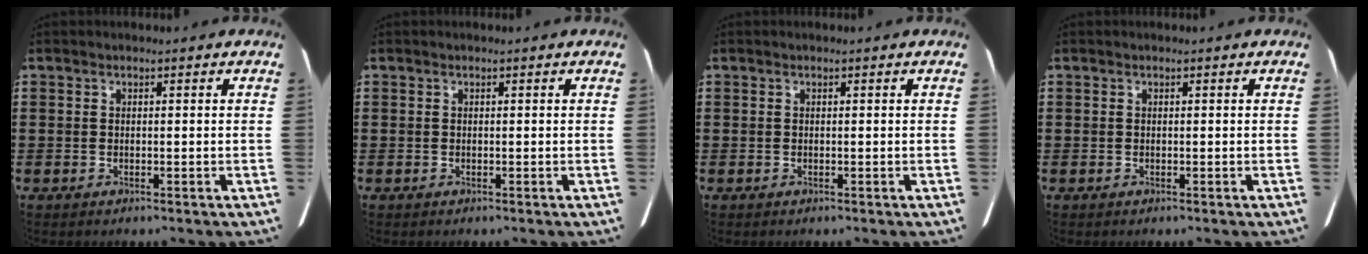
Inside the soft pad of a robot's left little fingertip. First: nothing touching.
{"total": 0.0}
{"total": 0.0}
{"total": 0.0}